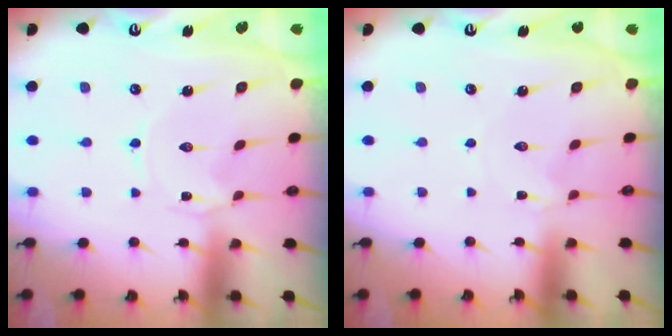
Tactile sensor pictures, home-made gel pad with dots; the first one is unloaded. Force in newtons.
{"total": 0.0}